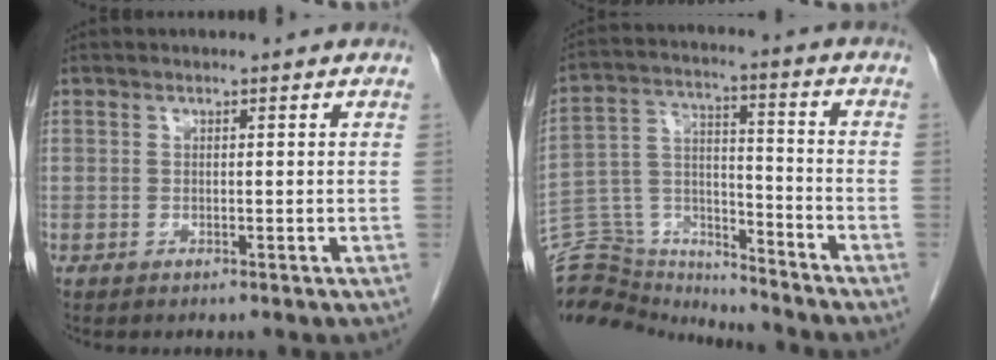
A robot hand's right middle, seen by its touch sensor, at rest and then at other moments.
{"total": 14.5, "force": [-14.0, 3.4, 1.4], "torque": [-0.042, 0.056, -0.237]}